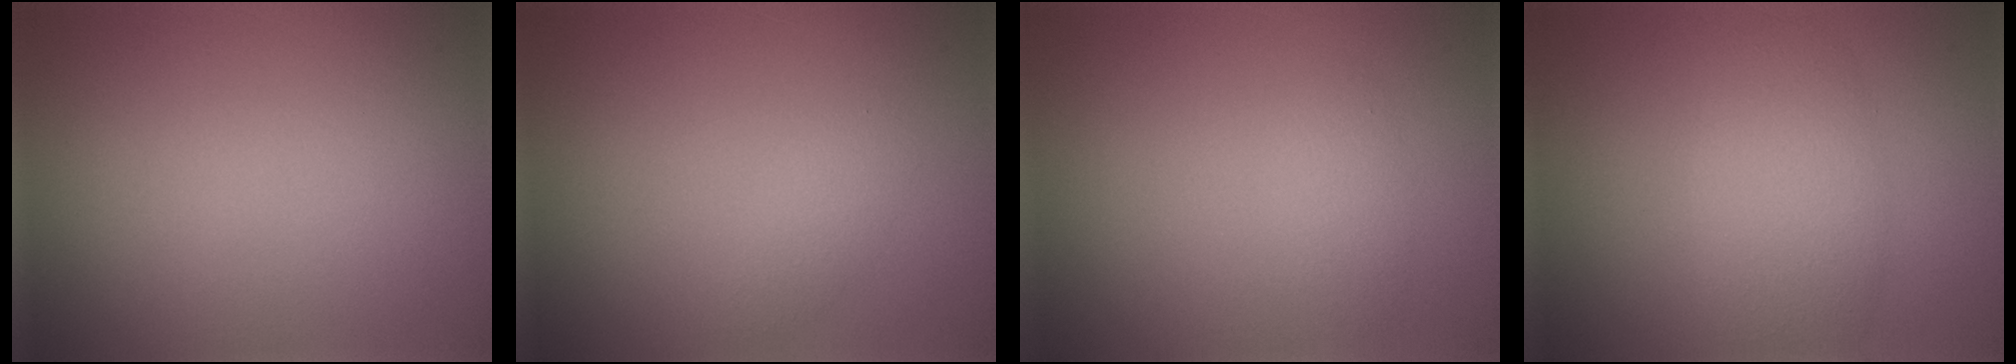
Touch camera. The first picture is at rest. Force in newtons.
{"total": 1.0, "press": 1.0, "slide": 0.0}
{"total": 1.1, "press": 1.1, "slide": 0.1}
{"total": 2.7, "press": 2.7, "slide": 0.3}